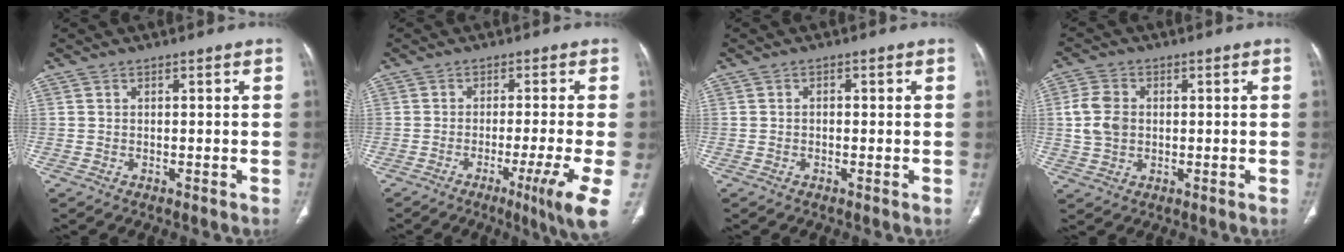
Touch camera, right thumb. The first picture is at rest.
{"total": 8.4, "force": [-3.3, -0.6, 7.7], "torque": [-0.119, -0.015, -0.052]}
{"total": 0.7, "force": [0.0, 0.6, 0.4], "torque": [-0.004, 0.002, -0.003]}
{"total": 6.5, "force": [0.4, 4.9, 4.3], "torque": [-0.081, 0.003, 0.009]}